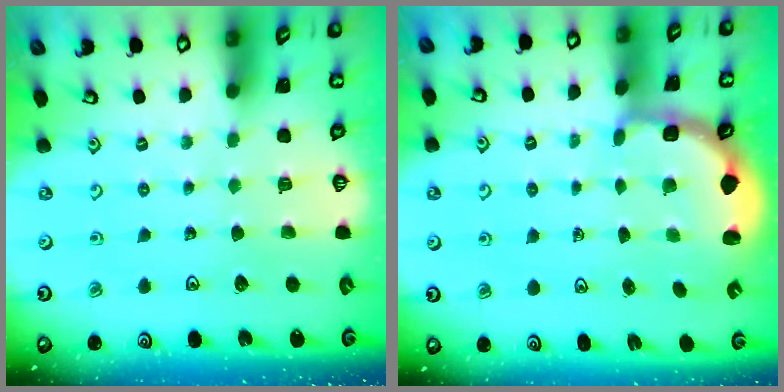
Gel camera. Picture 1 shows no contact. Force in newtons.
{"total": 2.7, "press": 2.1, "slide": 1.7}